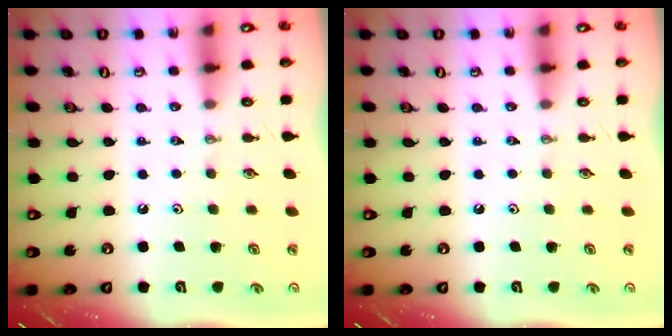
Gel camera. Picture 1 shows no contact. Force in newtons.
{"total": 0.0}